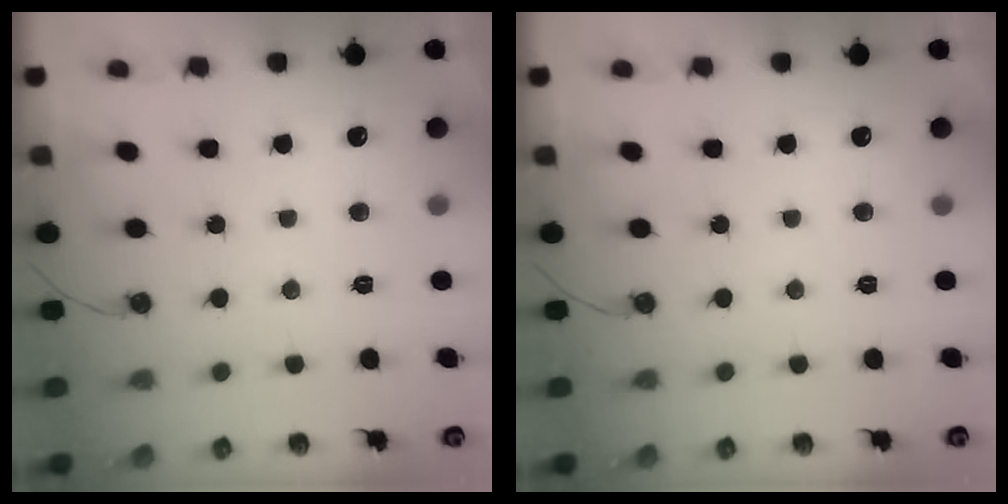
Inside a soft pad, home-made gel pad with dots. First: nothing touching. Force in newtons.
{"total": 0.0}